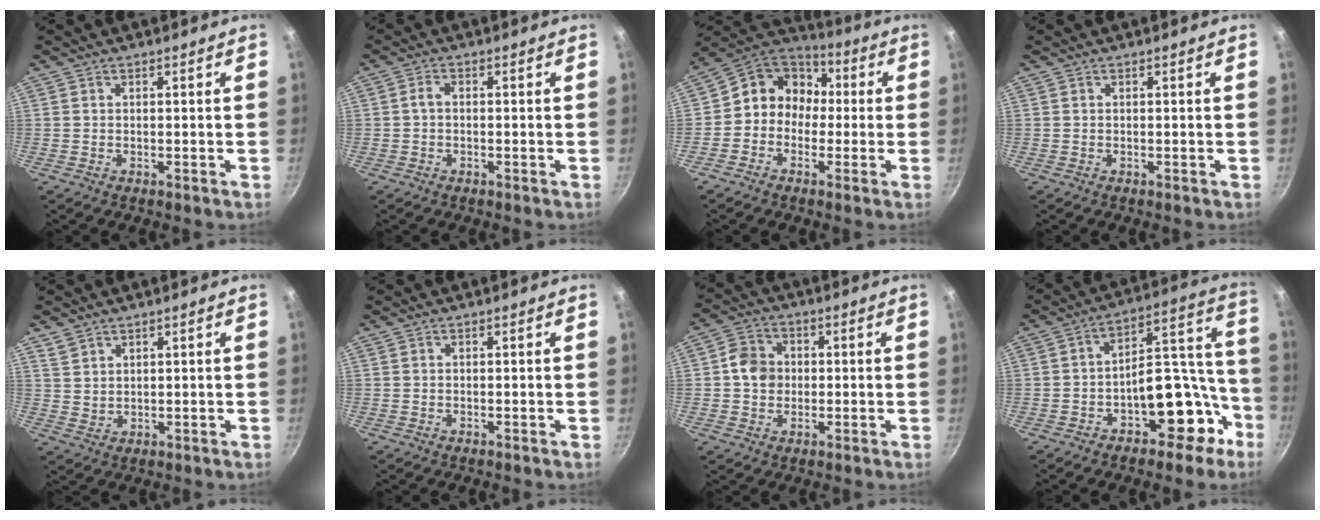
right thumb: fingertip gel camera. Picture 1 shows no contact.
{"total": 1.6, "force": [-0.1, 1.0, 1.2], "torque": [-0.023, 0.011, -0.003]}
{"total": 10.9, "force": [-0.3, 9.8, 4.9], "torque": [-0.036, 0.036, -0.030]}
{"total": 0.0}
{"total": 3.2, "force": [2.4, 1.8, 0.9], "torque": [-0.008, -0.004, 0.053]}
{"total": 0.0}
{"total": 6.3, "force": [0.2, 5.6, 3.0], "torque": [-0.030, 0.010, -0.010]}
{"total": 15.4, "force": [-7.1, 8.9, 10.3], "torque": [-0.062, 0.109, -0.093]}